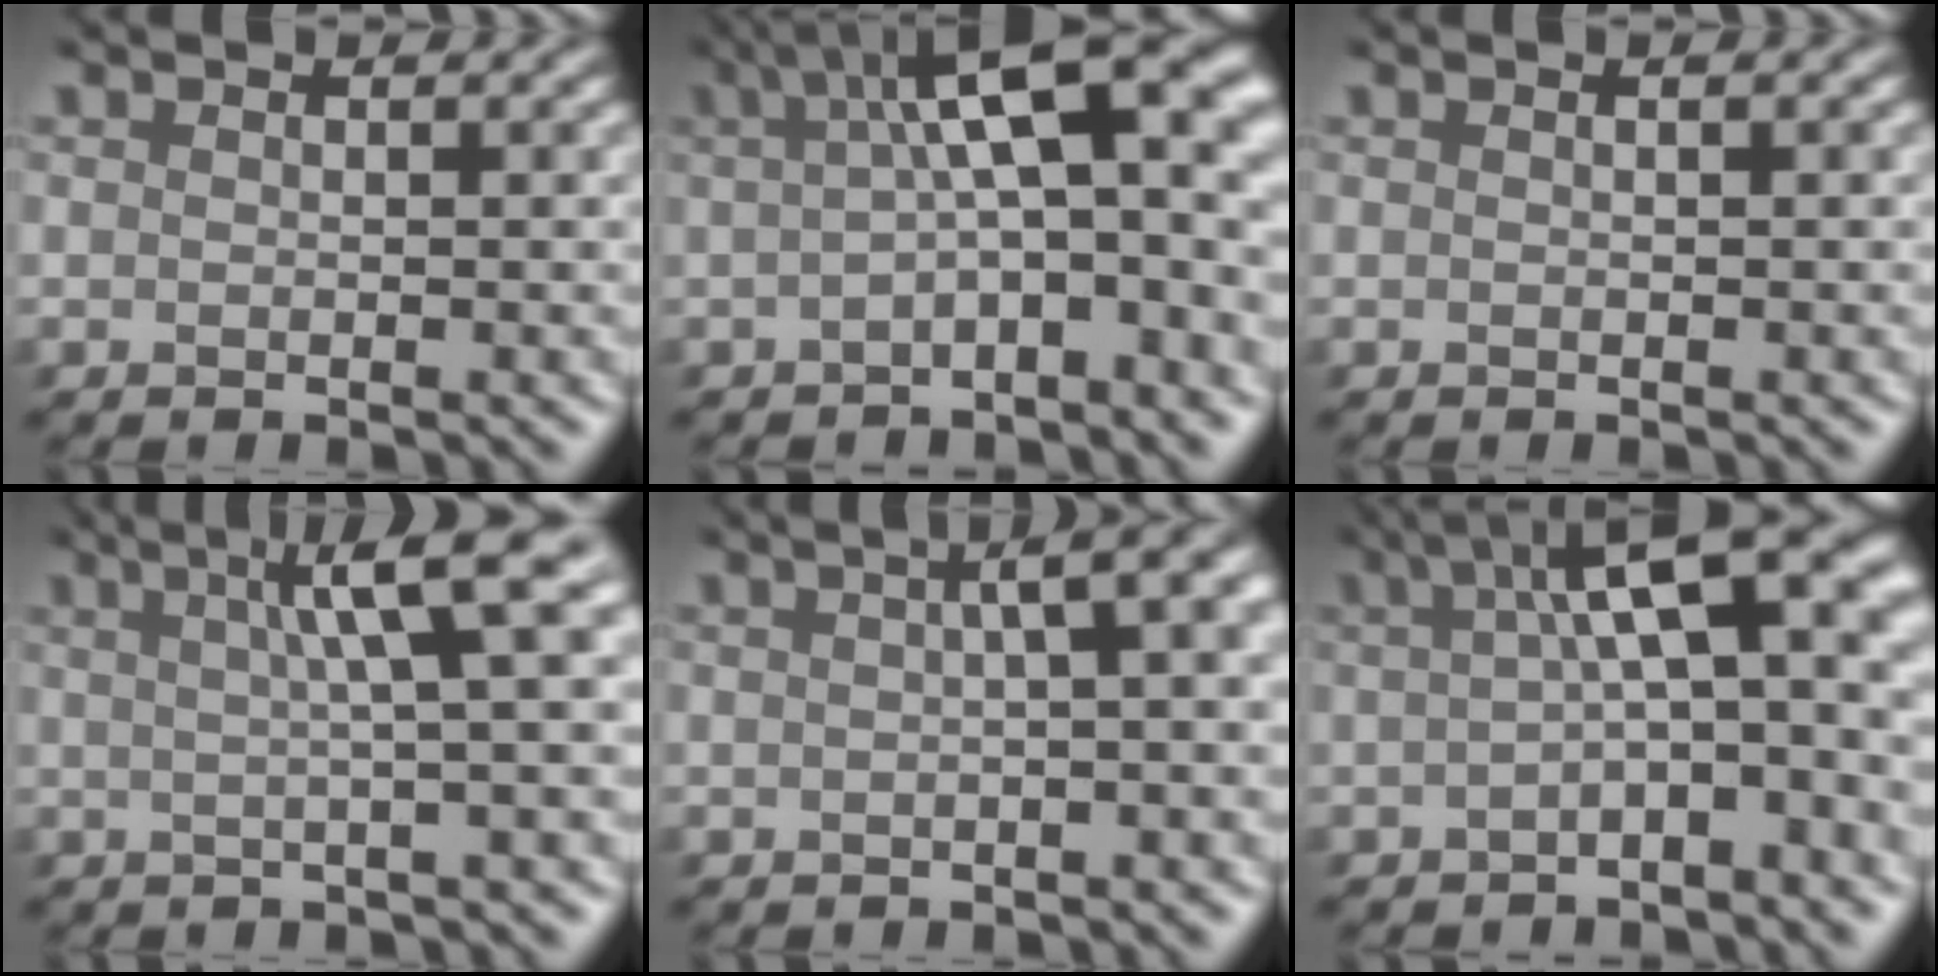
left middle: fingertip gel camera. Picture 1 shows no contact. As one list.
[{"total": 10.7, "force": [1.7, 3.7, 9.9], "torque": [-0.123, 0.024, 0.017]}, {"total": 1.0, "force": [0.4, 0.4, 0.8], "torque": [-0.004, -0.003, -0.001]}, {"total": 6.5, "force": [2.0, 1.2, 6.1], "torque": [-0.070, 0.018, 0.030]}, {"total": 6.5, "force": [1.1, 2.4, 5.9], "torque": [-0.027, 0.032, 0.008]}, {"total": 9.6, "force": [1.6, 3.0, 9.0], "torque": [-0.110, 0.027, 0.016]}]